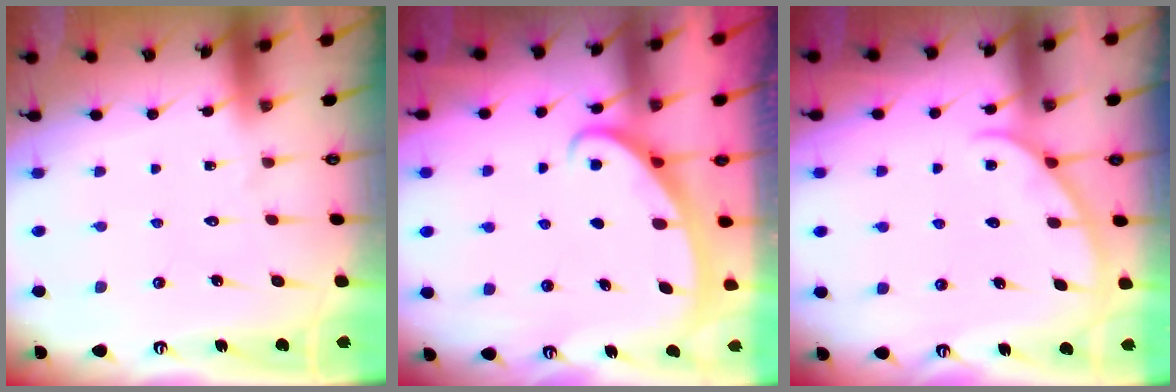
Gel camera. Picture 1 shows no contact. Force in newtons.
{"total": 2.4, "press": 2.4, "slide": 0.4}
{"total": 2.8, "press": 2.8, "slide": 0.3}